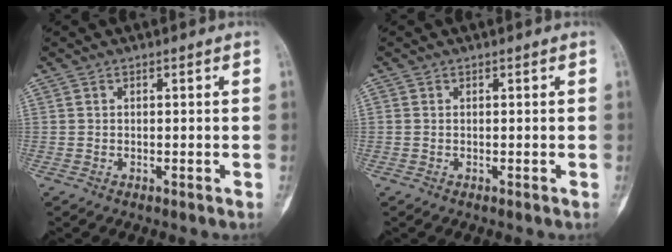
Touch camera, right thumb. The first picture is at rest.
{"total": 0.0}